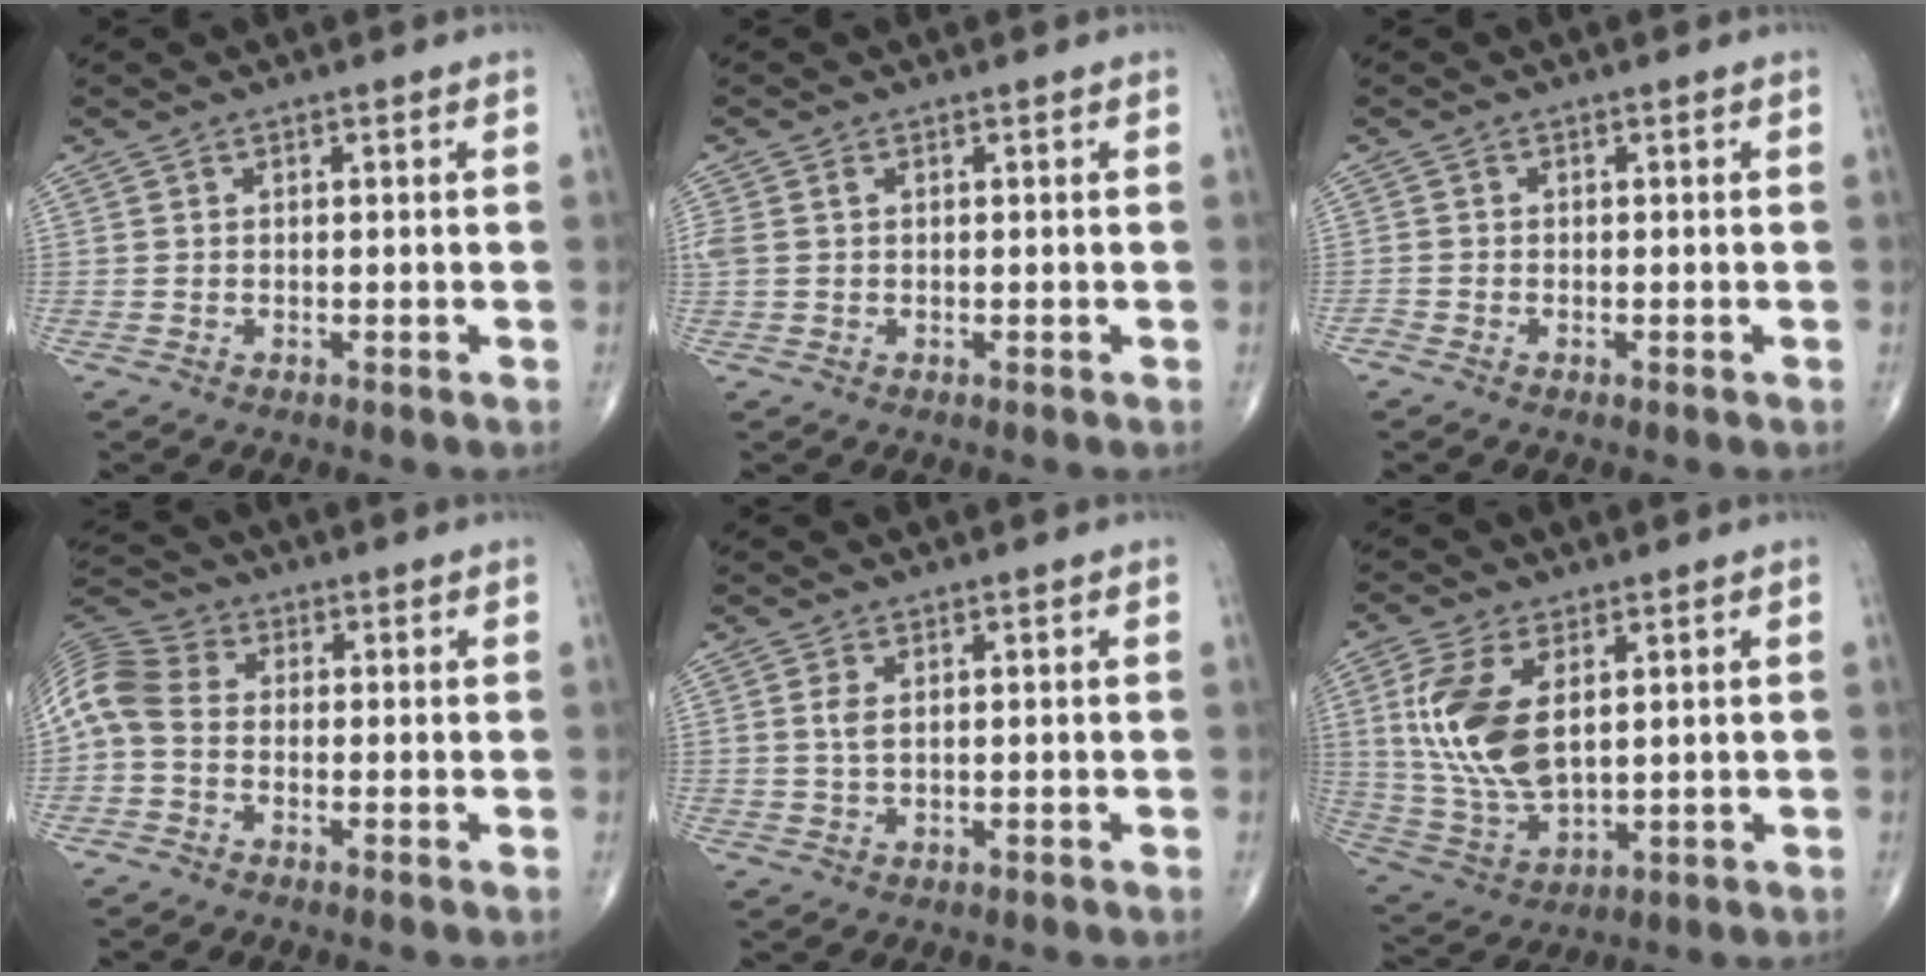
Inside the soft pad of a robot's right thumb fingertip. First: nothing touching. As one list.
[{"total": 2.3, "force": [0.4, 1.4, 1.8], "torque": [-0.065, 0.017, 0.012]}, {"total": 0.8, "force": [-0.7, 0.4, 0.3], "torque": [-0.010, 0.000, -0.017]}, {"total": 9.1, "force": [-0.8, 6.5, 6.4], "torque": [-0.135, 0.024, -0.033]}, {"total": 3.0, "force": [0.6, 1.3, 2.6], "torque": [-0.061, 0.000, 0.014]}, {"total": 13.7, "force": [3.3, 7.2, 11.2], "torque": [-0.237, -0.014, 0.075]}]